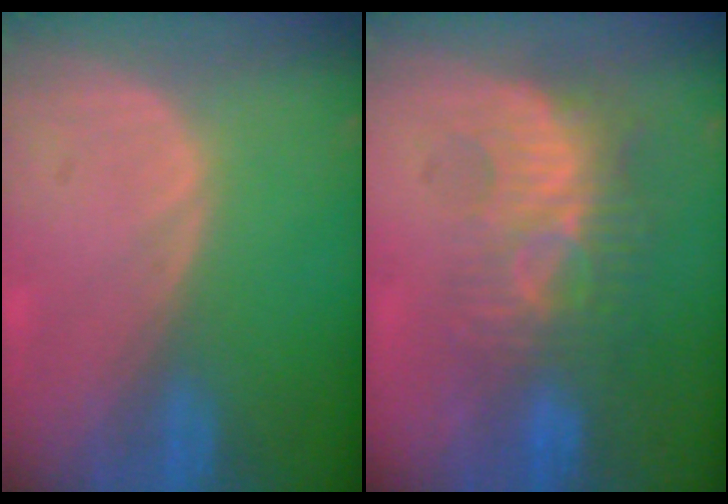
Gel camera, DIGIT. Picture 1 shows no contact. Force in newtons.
{"total": 9.4, "press": 8.5, "slide": 4.1}